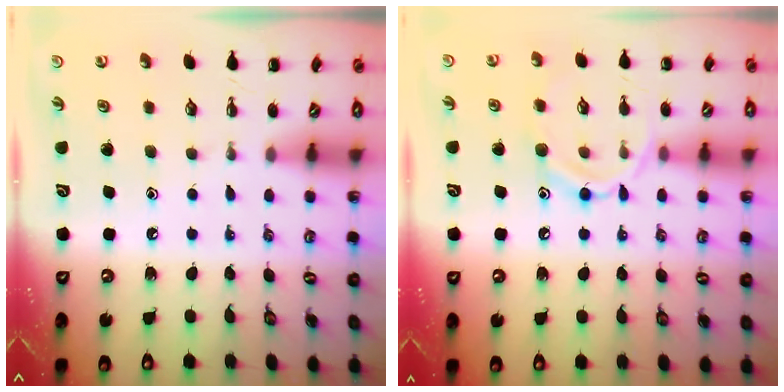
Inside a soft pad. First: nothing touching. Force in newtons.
{"total": 10.3, "press": 10.3, "slide": 0.9}